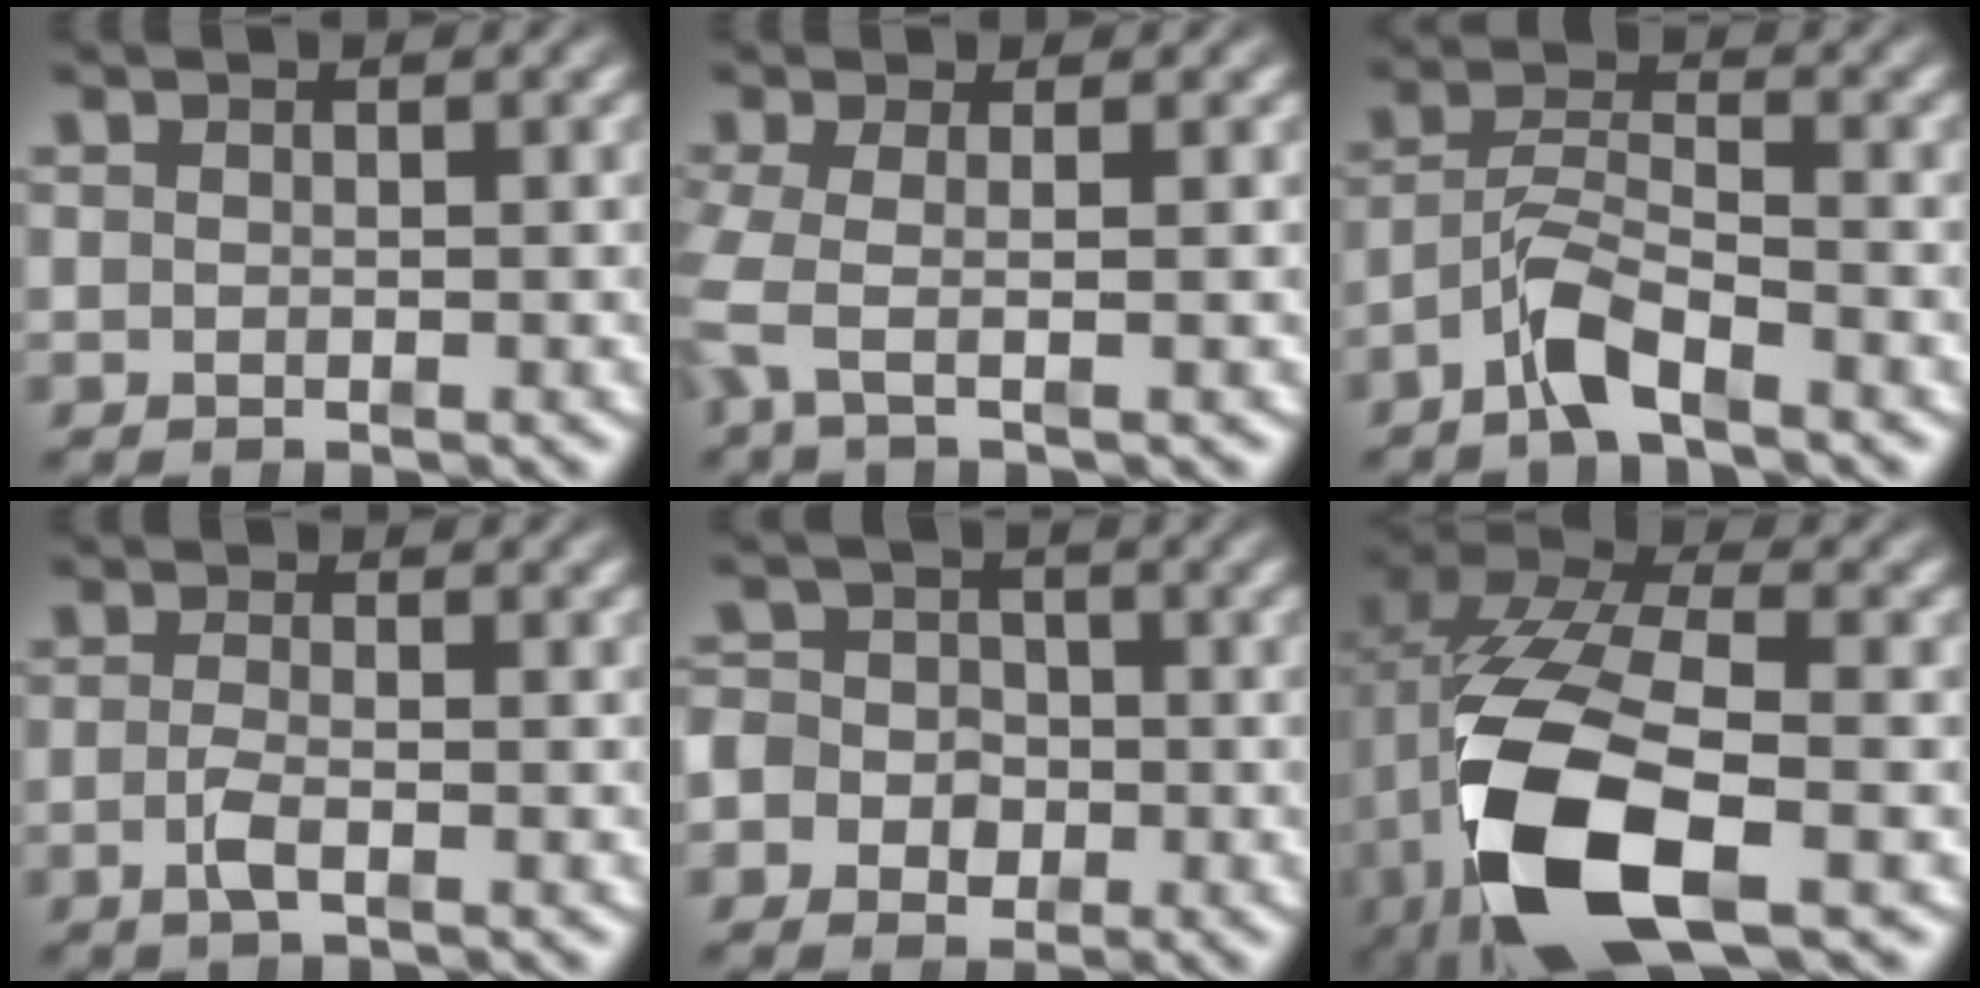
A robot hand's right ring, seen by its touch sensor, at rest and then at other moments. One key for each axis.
{"total": 3.1, "fx": -0.1, "fy": 1.2, "fz": 2.9, "tx": -0.085, "ty": -0.008, "tz": 0.001}
{"total": 4.1, "fx": -2.2, "fy": 1.8, "fz": 2.9, "tx": -0.059, "ty": -0.014, "tz": -0.039}
{"total": 1.9, "fx": -1.3, "fy": 0.1, "fz": 1.4, "tx": -0.037, "ty": -0.014, "tz": -0.018}
{"total": 5.7, "fx": -1.4, "fy": 5.1, "fz": 2.1, "tx": -0.037, "ty": -0.014, "tz": -0.027}
{"total": 13.4, "fx": -1.7, "fy": 7.6, "fz": 11.0, "tx": -0.246, "ty": -0.037, "tz": -0.012}